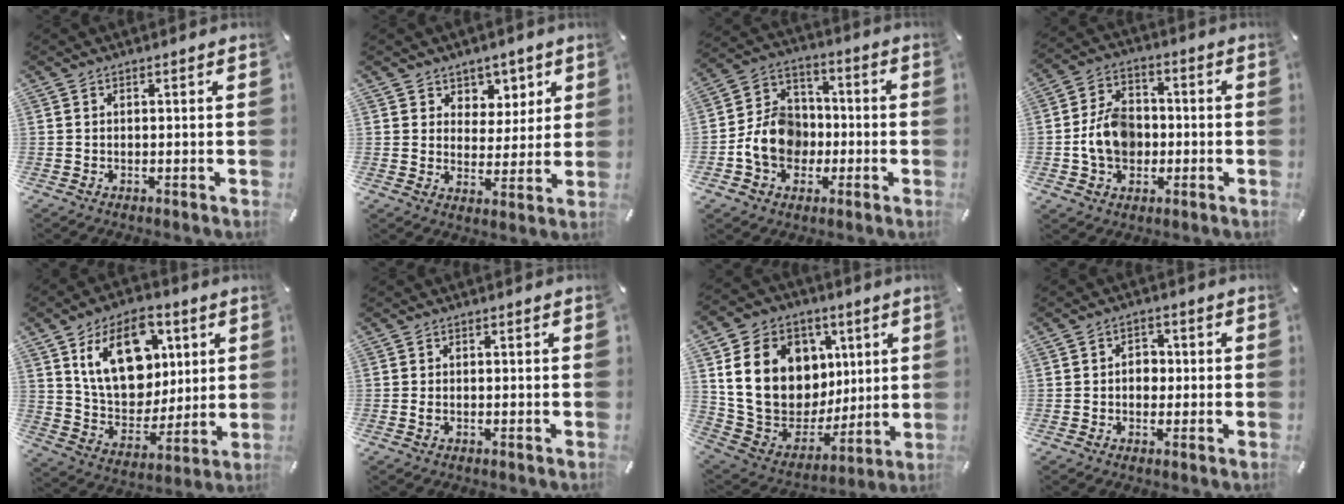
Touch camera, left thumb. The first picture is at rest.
{"total": 6.6, "force": [3.6, 5.5, 0.3], "torque": [0.003, -0.031, 0.063]}
{"total": 12.1, "force": [-2.8, 10.3, 5.6], "torque": [-0.112, 0.023, -0.050]}
{"total": 9.9, "force": [-1.4, 8.0, 5.7], "torque": [-0.115, 0.014, -0.026]}
{"total": 18.0, "force": [7.0, 12.9, 10.4], "torque": [-0.174, -0.017, 0.130]}
{"total": 1.2, "force": [-0.4, 0.8, 0.9], "torque": [-0.018, 0.001, -0.007]}
{"total": 21.5, "force": [6.0, 17.3, 11.2], "torque": [-0.202, -0.025, 0.131]}
{"total": 4.3, "force": [-0.7, 3.5, 2.4], "torque": [-0.032, 0.005, -0.017]}